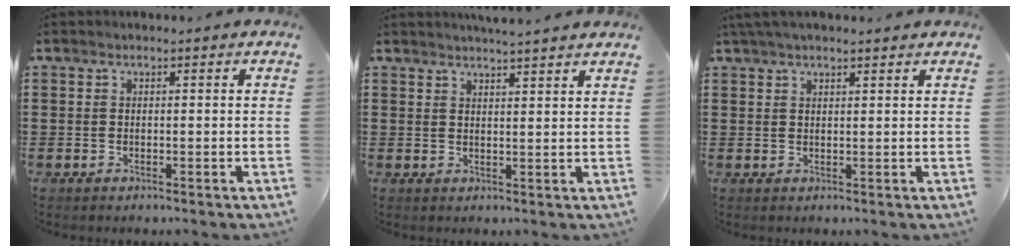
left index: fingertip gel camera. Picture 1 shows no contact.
{"total": 2.6, "force": [2.5, -0.5, 0.2], "torque": [-0.009, -0.010, 0.048]}
{"total": 2.1, "force": [1.9, 0.2, 1.0], "torque": [-0.023, 0.004, 0.036]}